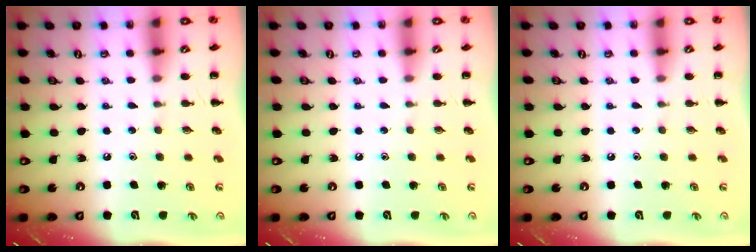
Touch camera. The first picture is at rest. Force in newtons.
{"total": 0.0}
{"total": 0.0}